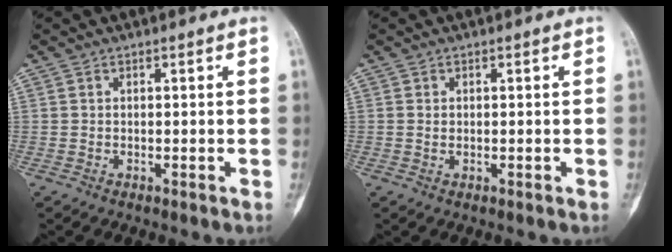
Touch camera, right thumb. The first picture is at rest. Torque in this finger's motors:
{"motor_torque": [-0.73, -0.26, 0.24, 0.04, -0.02]}